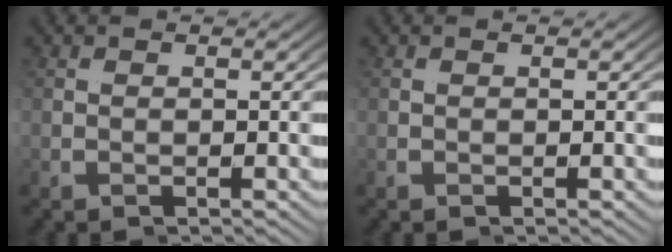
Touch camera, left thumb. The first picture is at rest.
{"total": 0.0}